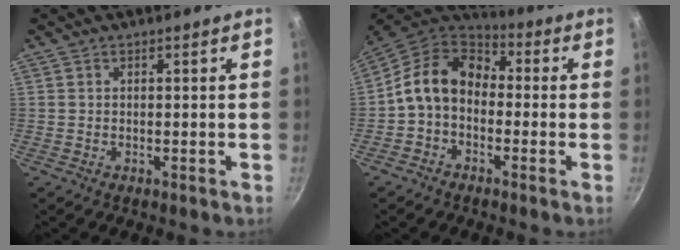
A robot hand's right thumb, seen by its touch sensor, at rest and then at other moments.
{"total": 12.2, "force": [-0.7, 9.2, 8.0], "torque": [-0.124, 0.044, -0.035]}